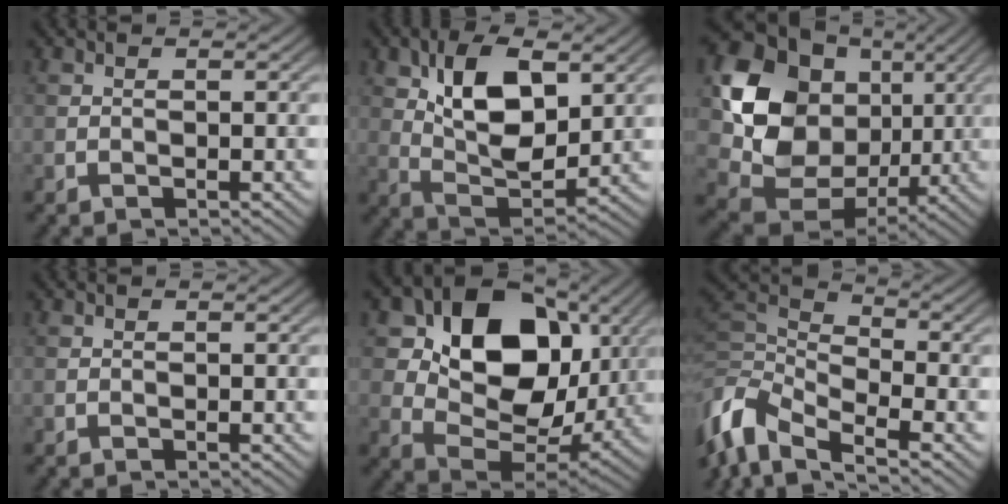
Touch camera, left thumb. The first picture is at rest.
{"total": 10.5, "force": [3.6, 5.5, 8.2], "torque": [-0.157, -0.001, 0.066]}
{"total": 16.0, "force": [2.4, 12.9, 9.1], "torque": [-0.208, -0.014, 0.049]}
{"total": 0.0}
{"total": 14.7, "force": [4.3, 10.6, 9.3], "torque": [-0.146, -0.005, 0.070]}
{"total": 9.3, "force": [-5.1, 3.9, 6.7], "torque": [-0.153, -0.005, -0.119]}